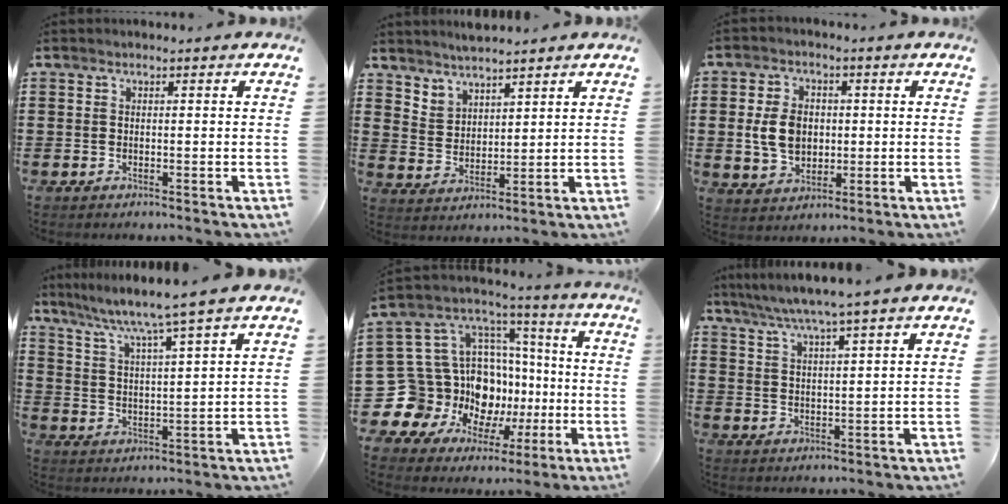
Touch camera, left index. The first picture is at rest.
{"total": 3.8, "force": [3.7, 0.9, -0.5], "torque": [-0.003, -0.009, 0.072]}
{"total": 6.4, "force": [0.2, 4.7, 4.3], "torque": [-0.098, 0.007, -0.004]}
{"total": 5.9, "force": [4.9, -1.2, 3.0], "torque": [-0.080, -0.038, 0.075]}
{"total": 15.9, "force": [-3.4, 14.8, 4.6], "torque": [-0.128, -0.046, -0.011]}
{"total": 5.1, "force": [4.3, -0.9, 2.6], "torque": [-0.063, -0.022, 0.072]}